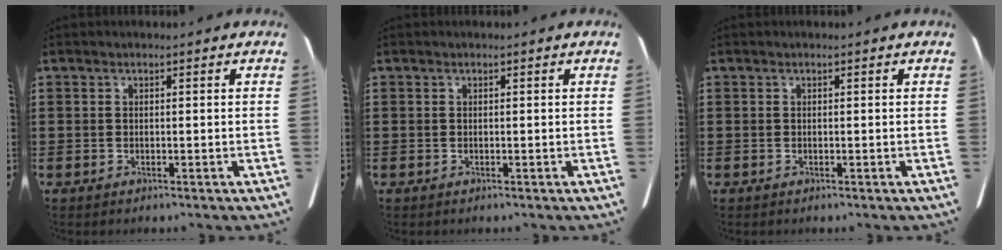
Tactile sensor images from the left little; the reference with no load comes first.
{"total": 0.0}
{"total": 0.0}